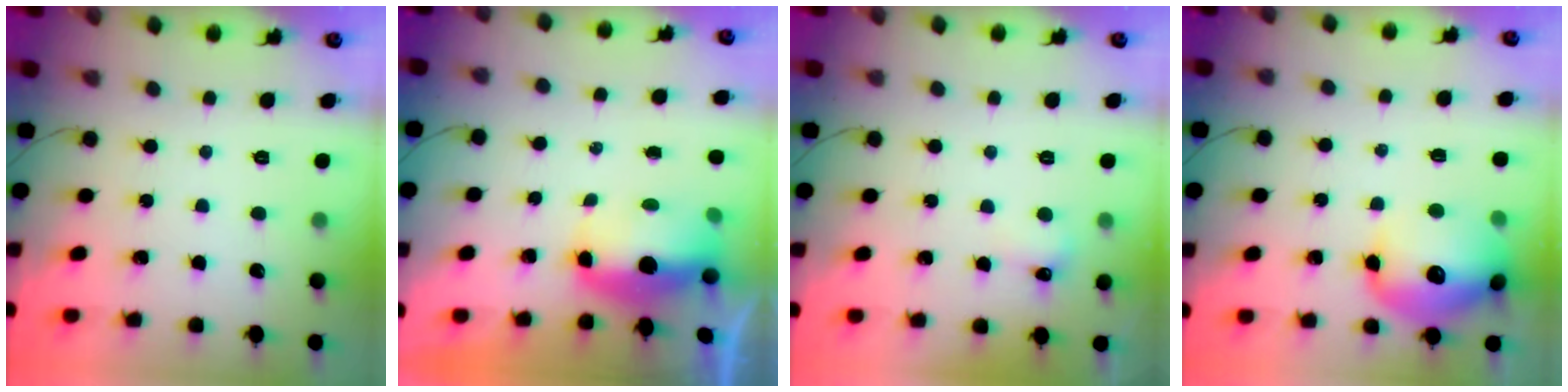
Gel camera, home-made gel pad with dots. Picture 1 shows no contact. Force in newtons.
{"total": 8.4, "press": 7.2, "slide": 4.4}
{"total": 7.2, "press": 4.2, "slide": 5.8}
{"total": 16.7, "press": 16.5, "slide": 2.7}